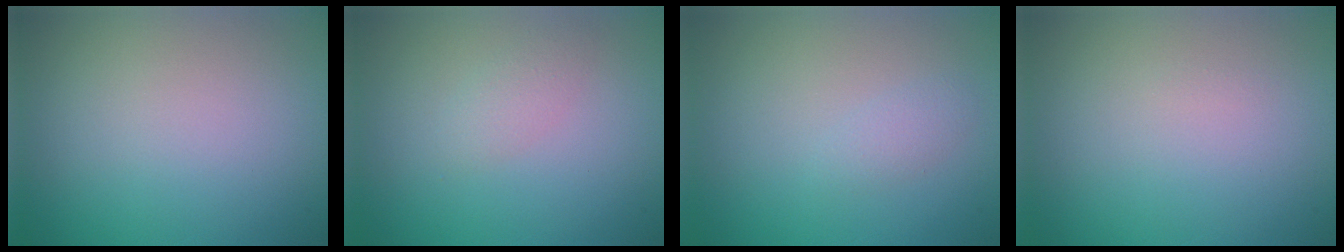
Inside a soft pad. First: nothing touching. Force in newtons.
{"total": 1.2, "press": 1.2, "slide": 0.1}
{"total": 1.1, "press": 1.1, "slide": 0.0}
{"total": 0.0}